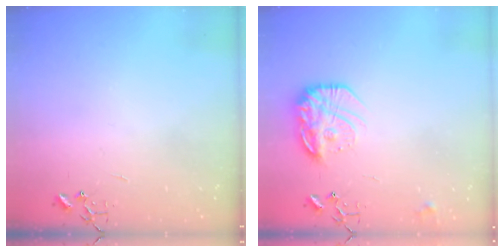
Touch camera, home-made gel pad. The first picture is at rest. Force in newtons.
{"total": 15.1, "press": 15.1, "slide": 0.5}